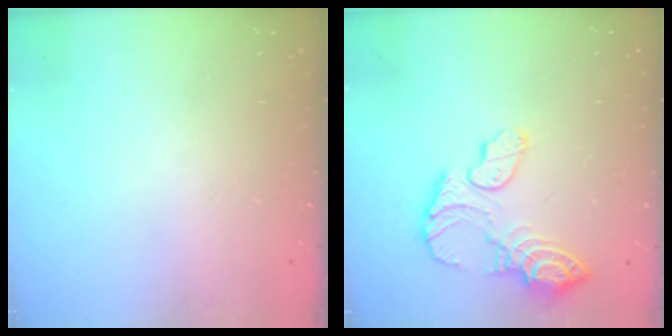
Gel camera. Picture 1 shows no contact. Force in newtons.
{"total": 13.0, "press": 13.0, "slide": 1.1}